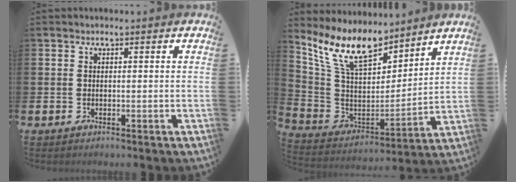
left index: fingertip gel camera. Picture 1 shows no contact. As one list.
[{"total": 11.9, "force": [10.0, 4.4, 4.9], "torque": [-0.147, -0.051, 0.185]}]